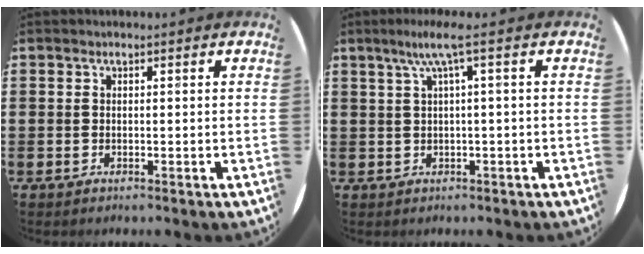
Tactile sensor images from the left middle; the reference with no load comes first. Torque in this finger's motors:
{"motor_torque": [-0.07, -0.22, 0.05, 0.03]}